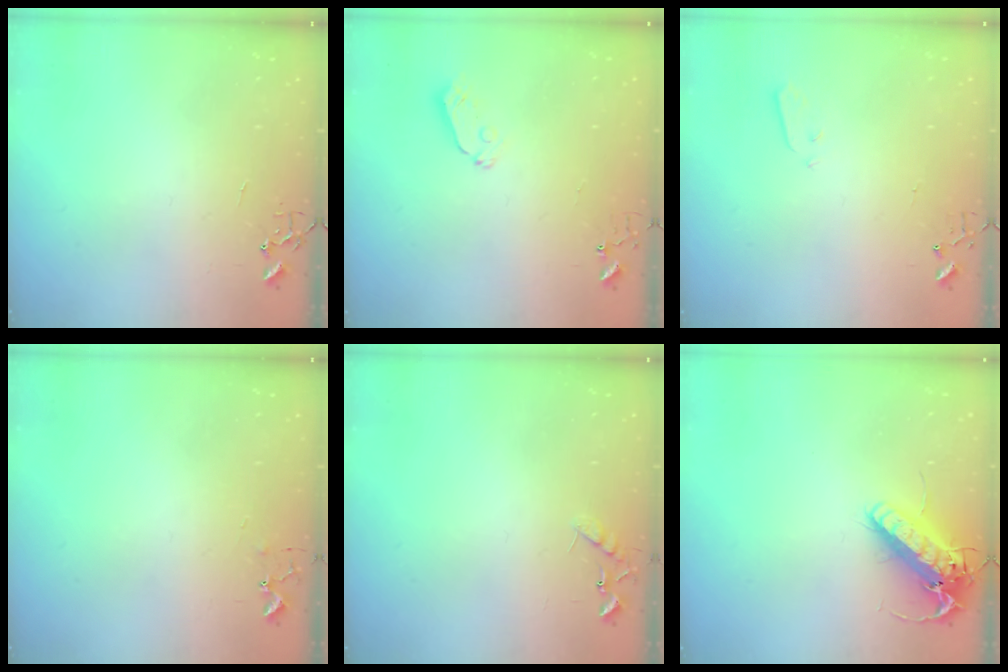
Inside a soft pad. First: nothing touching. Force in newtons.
{"total": 4.1, "press": 4.1, "slide": 0.1}
{"total": 3.2, "press": 3.2, "slide": 0.1}
{"total": 5.6, "press": 5.5, "slide": 0.6}
{"total": 7.6, "press": 7.6, "slide": 0.7}
{"total": 15.9, "press": 15.7, "slide": 2.8}